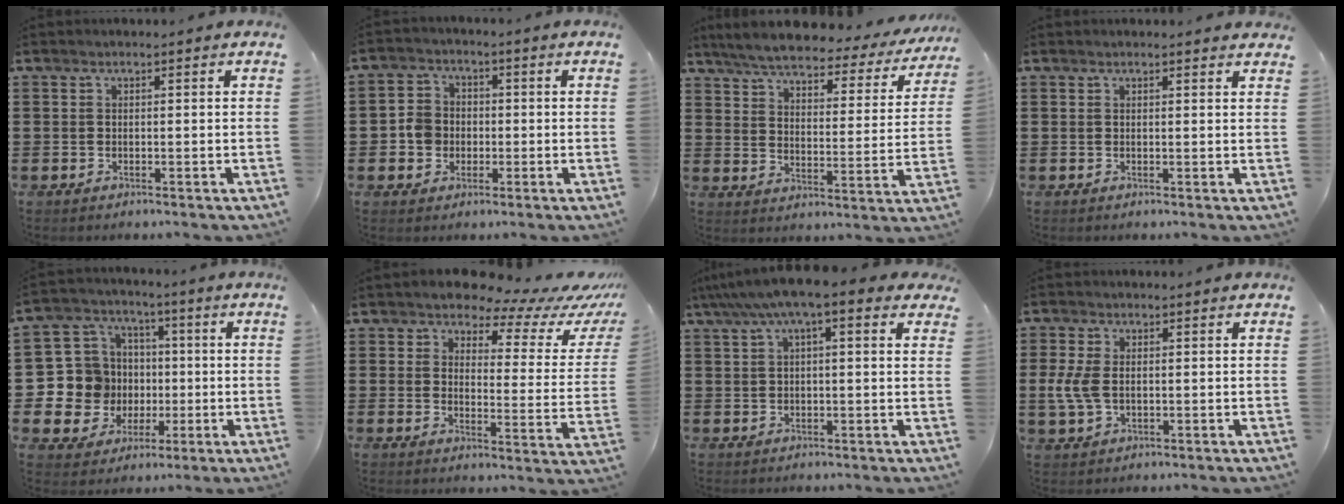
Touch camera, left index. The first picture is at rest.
{"total": 4.5, "force": [-0.8, 4.3, 1.3], "torque": [-0.038, 0.013, -0.017]}
{"total": 5.5, "force": [5.1, 0.6, 2.0], "torque": [-0.067, -0.033, 0.083]}
{"total": 1.1, "force": [1.1, 0.0, 0.3], "torque": [-0.008, -0.001, 0.021]}
{"total": 10.1, "force": [-0.2, 10.0, 1.6], "torque": [-0.102, -0.004, 0.003]}
{"total": 6.8, "force": [6.2, 2.1, 2.2], "torque": [-0.055, -0.044, 0.103]}
{"total": 6.5, "force": [3.9, 1.4, 5.0], "torque": [-0.107, 0.003, 0.065]}
{"total": 4.7, "force": [-0.1, 2.9, 3.7], "torque": [-0.102, -0.002, -0.010]}